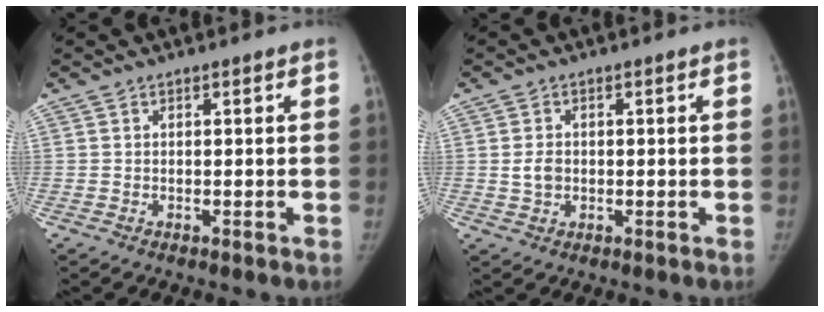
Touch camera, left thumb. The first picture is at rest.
{"total": 2.8, "force": [-0.2, 2.2, 1.7], "torque": [-0.023, 0.003, 0.000]}